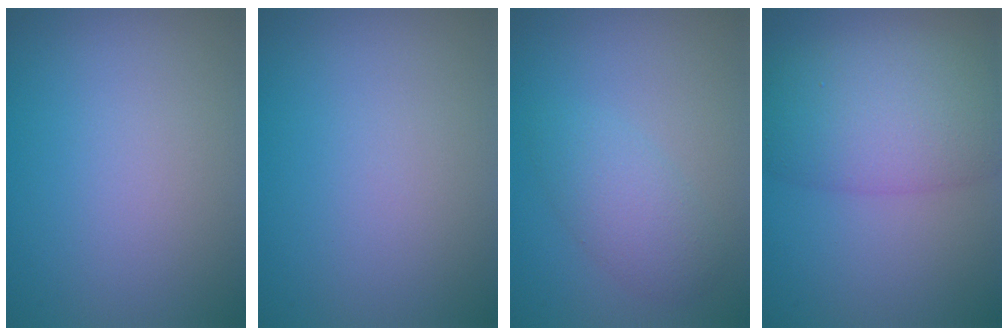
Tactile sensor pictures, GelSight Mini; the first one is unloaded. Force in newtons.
{"total": 0.0}
{"total": 2.7, "press": 2.7, "slide": 0.1}
{"total": 7.7, "press": 7.6, "slide": 0.6}